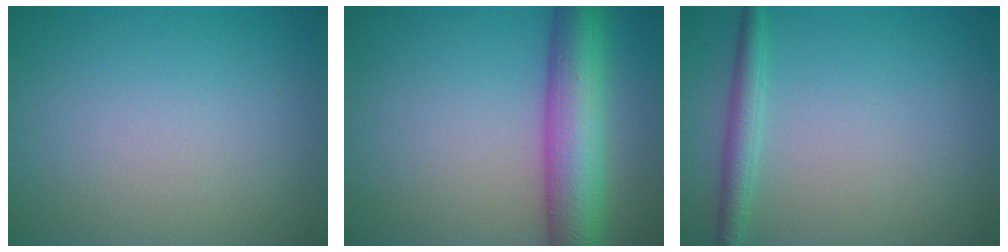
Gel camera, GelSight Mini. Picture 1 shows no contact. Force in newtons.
{"total": 8.7, "press": 8.7, "slide": 0.4}
{"total": 2.2, "press": 2.2, "slide": 0.1}